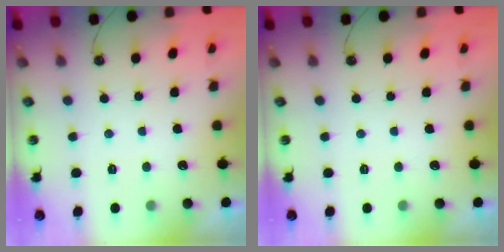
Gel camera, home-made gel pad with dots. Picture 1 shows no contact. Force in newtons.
{"total": 0.0}